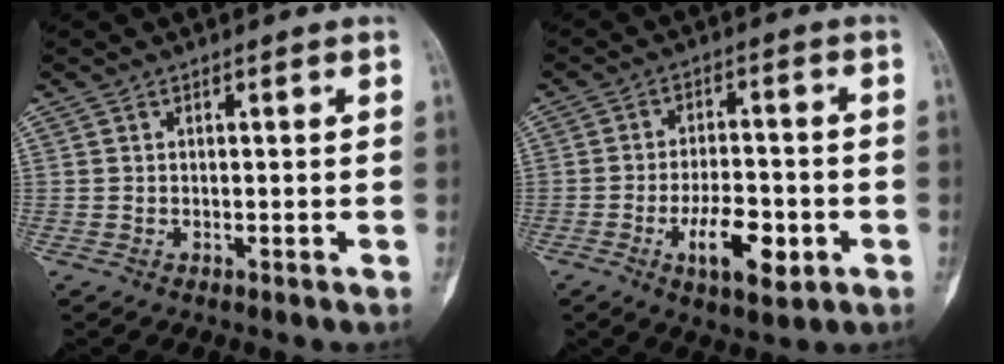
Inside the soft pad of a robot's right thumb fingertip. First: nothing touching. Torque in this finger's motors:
{"motor_torque": [-0.12, 0.77, 0.51, 0.17, 0.09]}